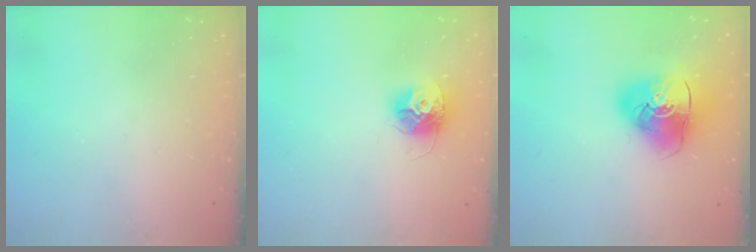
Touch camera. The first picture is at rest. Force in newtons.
{"total": 11.8, "press": 11.8, "slide": 0.9}
{"total": 12.3, "press": 12.2, "slide": 1.9}